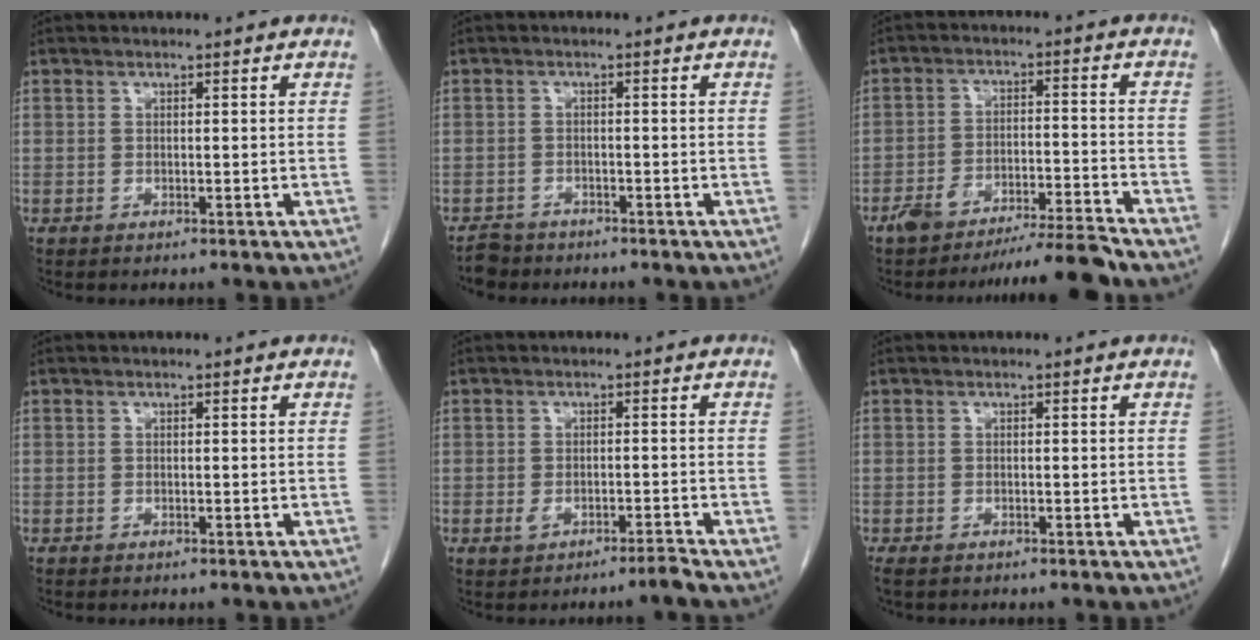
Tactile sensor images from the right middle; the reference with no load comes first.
{"total": 2.6, "force": [-2.3, 1.2, 0.0], "torque": [-0.008, 0.000, -0.040]}
{"total": 8.3, "force": [-7.5, -1.0, 3.3], "torque": [-0.045, 0.004, -0.127]}
{"total": 0.0}
{"total": 2.3, "force": [-1.7, 0.0, 1.5], "torque": [-0.028, 0.004, -0.028]}
{"total": 1.6, "force": [-1.2, 0.8, 0.7], "torque": [-0.019, -0.004, -0.017]}